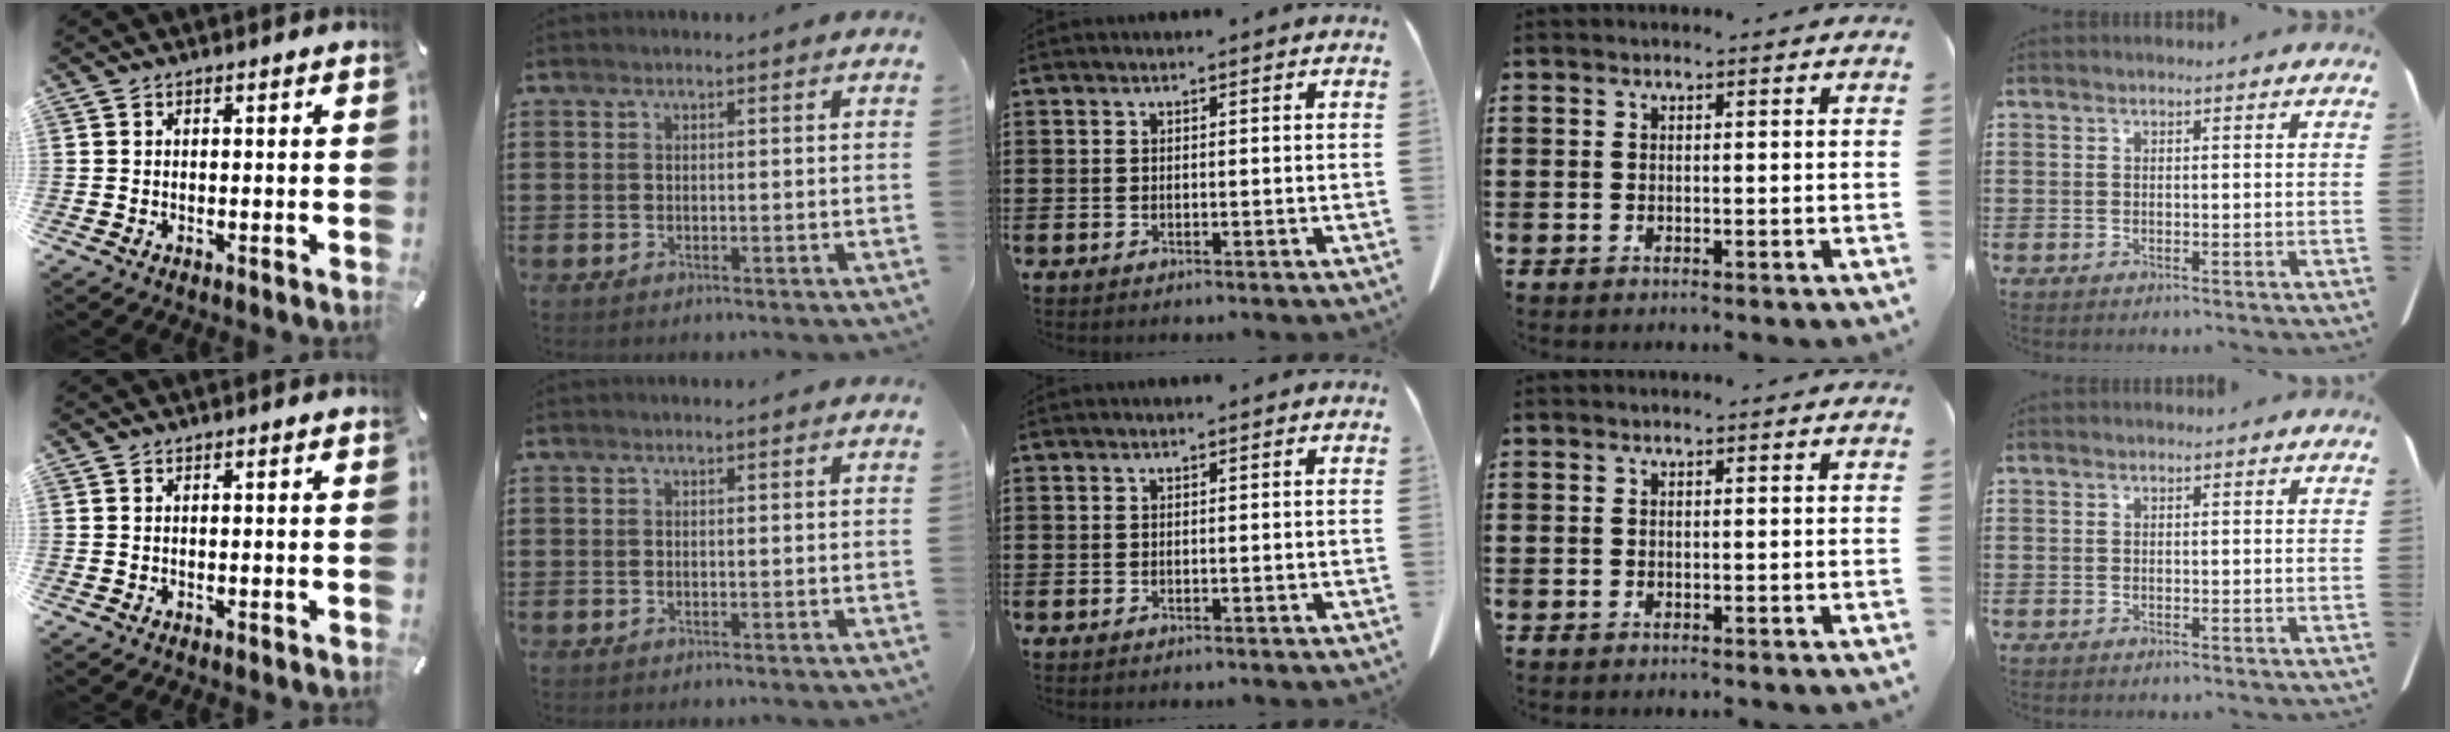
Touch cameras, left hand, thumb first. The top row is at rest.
{}